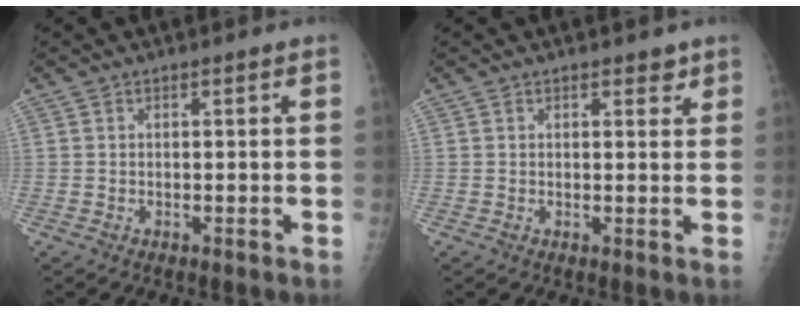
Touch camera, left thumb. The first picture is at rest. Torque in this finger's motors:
{"motor_torque": [-0.12, 0.02, -0.06, 0.15, 0.02]}